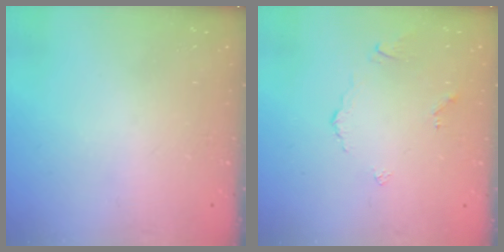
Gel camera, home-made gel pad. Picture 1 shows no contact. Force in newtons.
{"total": 2.6, "press": 2.6, "slide": 0.6}